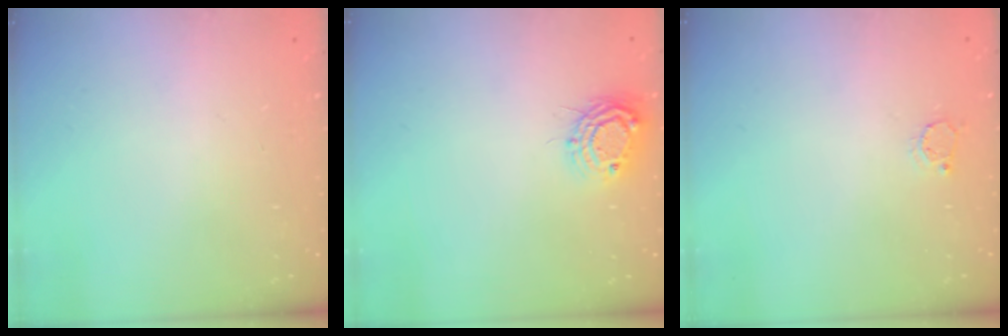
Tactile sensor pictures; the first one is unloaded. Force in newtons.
{"total": 8.8, "press": 8.8, "slide": 0.4}
{"total": 2.6, "press": 2.6, "slide": 0.3}